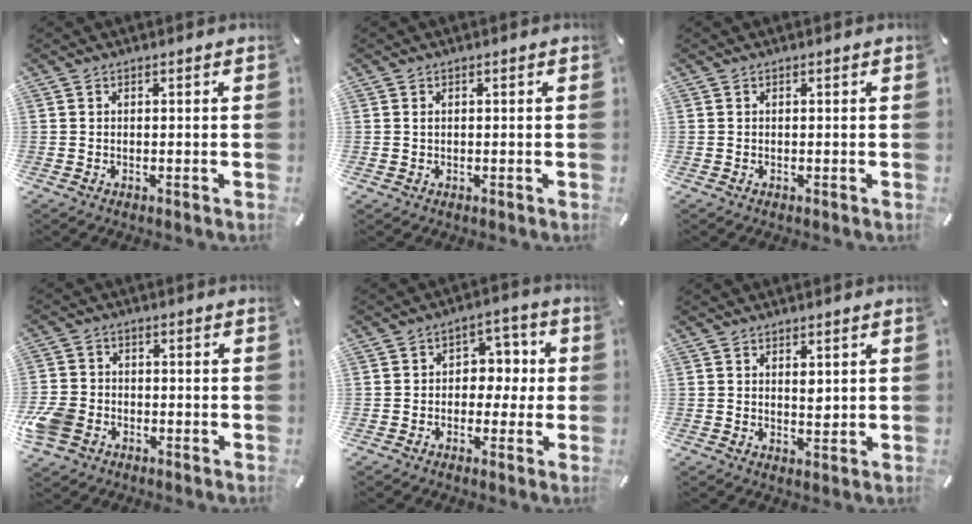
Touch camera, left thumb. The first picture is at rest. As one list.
[{"total": 0.7, "force": [0.1, 0.5, 0.4], "torque": [-0.009, 0.001, 0.001]}, {"total": 0.0}, {"total": 7.4, "force": [-3.2, 5.8, 3.4], "torque": [-0.083, 0.017, -0.060]}, {"total": 6.2, "force": [-0.8, 5.3, 3.1], "torque": [-0.034, 0.006, -0.022]}, {"total": 2.4, "force": [1.2, 1.3, 1.6], "torque": [-0.018, -0.005, 0.018]}]